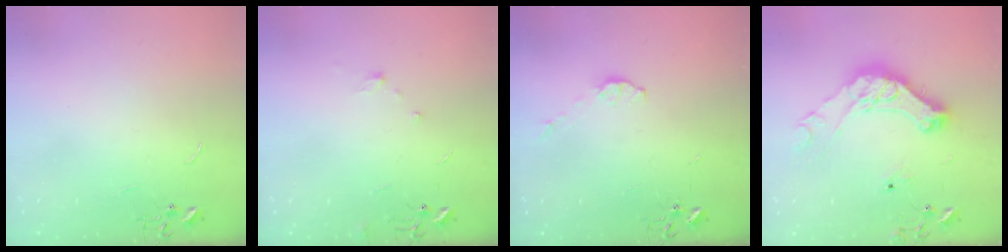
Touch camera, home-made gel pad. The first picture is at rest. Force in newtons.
{"total": 5.7, "press": 5.6, "slide": 0.5}
{"total": 4.7, "press": 4.6, "slide": 0.7}
{"total": 17.8, "press": 17.7, "slide": 1.8}